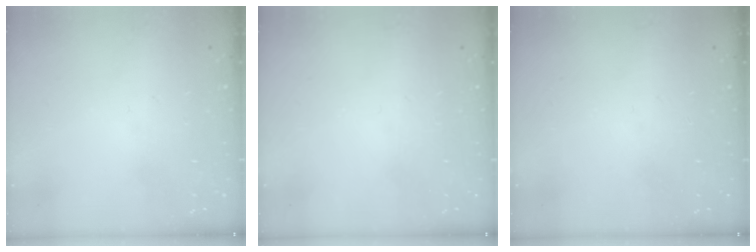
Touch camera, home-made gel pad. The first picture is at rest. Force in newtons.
{"total": 0.0}
{"total": 0.0}